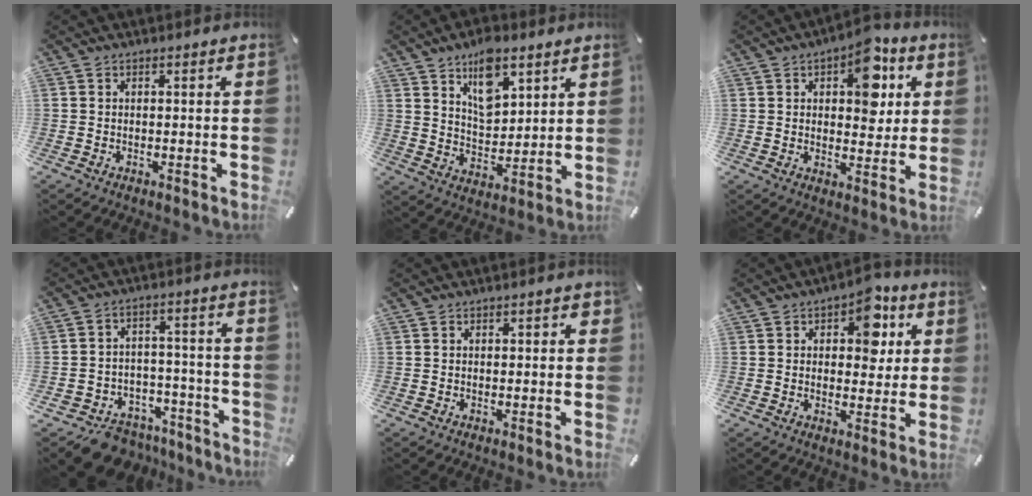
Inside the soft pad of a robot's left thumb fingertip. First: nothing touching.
{"total": 11.0, "force": [6.9, 5.9, 6.2], "torque": [-0.094, -0.029, 0.121]}
{"total": 12.1, "force": [4.9, 7.0, 8.7], "torque": [-0.102, -0.018, 0.079]}
{"total": 8.7, "force": [-6.6, 5.4, 1.4], "torque": [-0.011, 0.046, -0.113]}
{"total": 1.0, "force": [0.1, 0.6, 0.8], "torque": [-0.008, 0.001, -0.002]}
{"total": 9.9, "force": [3.9, 6.3, 6.6], "torque": [-0.075, -0.012, 0.062]}